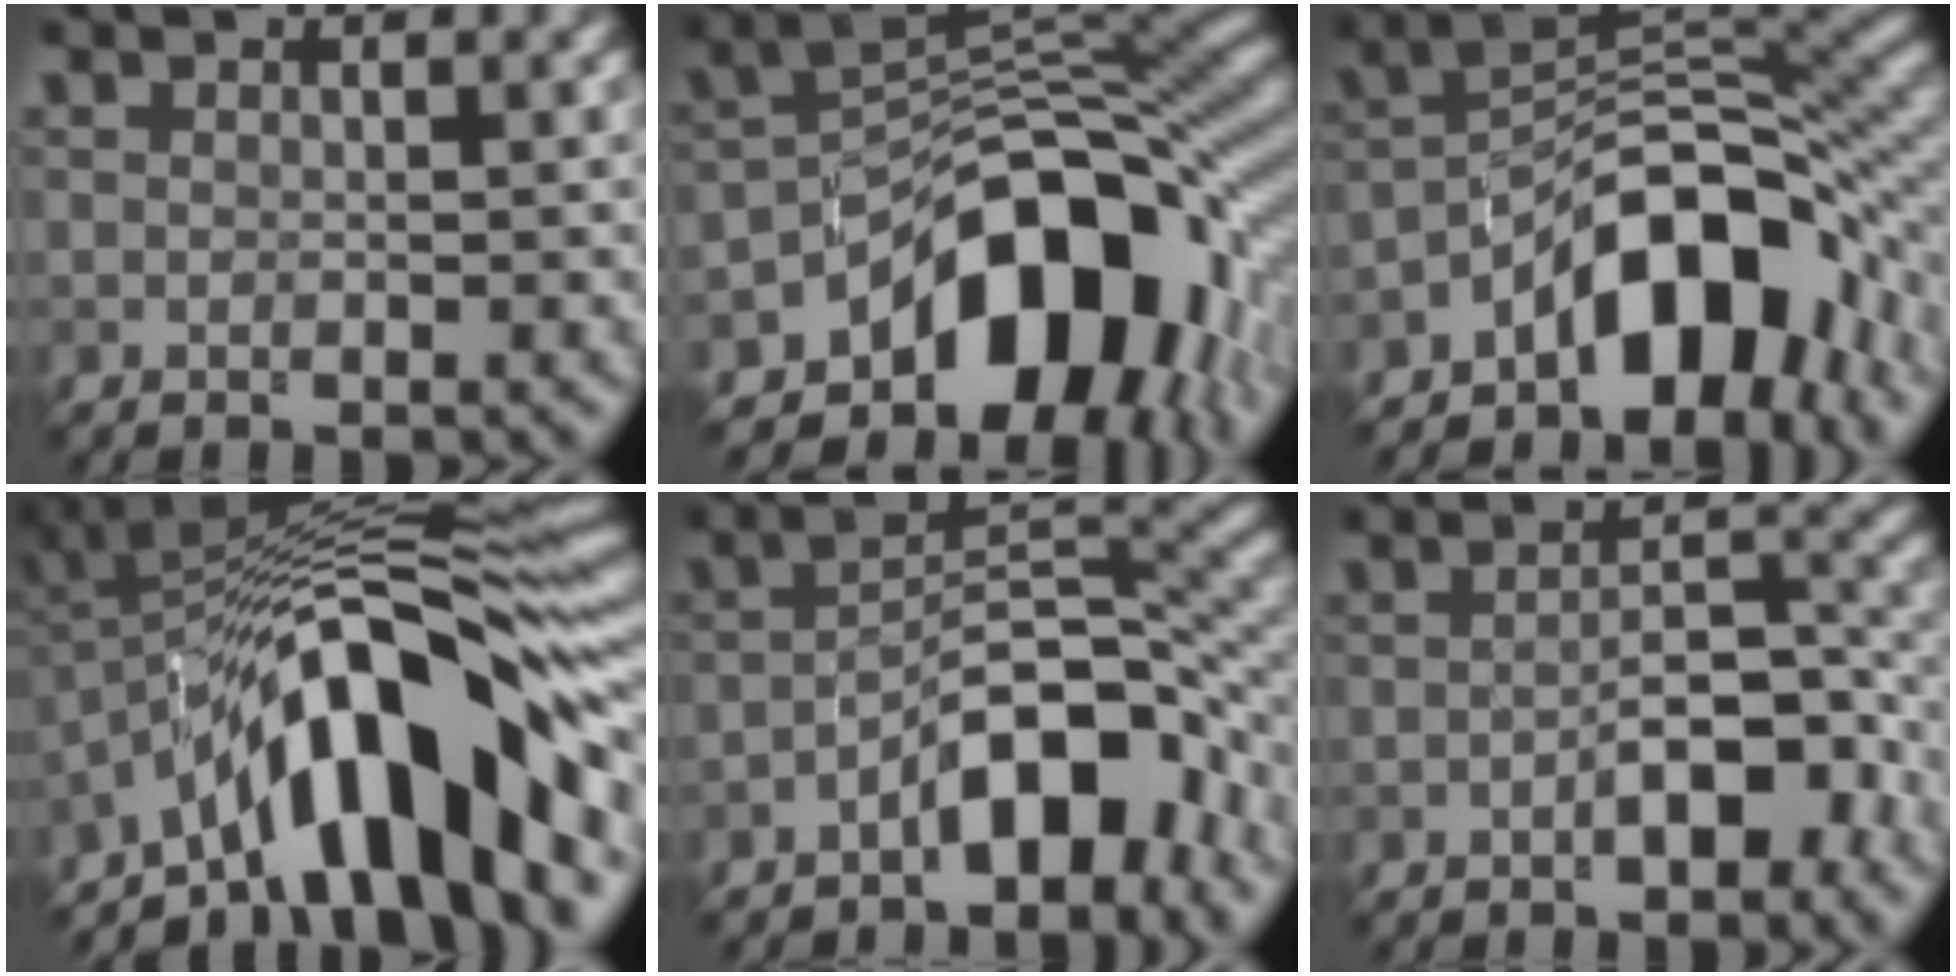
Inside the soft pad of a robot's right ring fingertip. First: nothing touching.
{"total": 12.7, "force": [-6.2, 7.6, 8.0], "torque": [-0.092, -0.004, -0.109]}
{"total": 9.7, "force": [-6.0, 4.1, 6.4], "torque": [-0.069, 0.017, -0.109]}
{"total": 13.4, "force": [-6.4, 4.1, 11.1], "torque": [-0.150, 0.018, -0.110]}
{"total": 7.0, "force": [-4.0, 2.7, 5.1], "torque": [-0.069, 0.019, -0.076]}
{"total": 4.0, "force": [-2.0, 1.6, 3.0], "torque": [-0.044, 0.014, -0.034]}